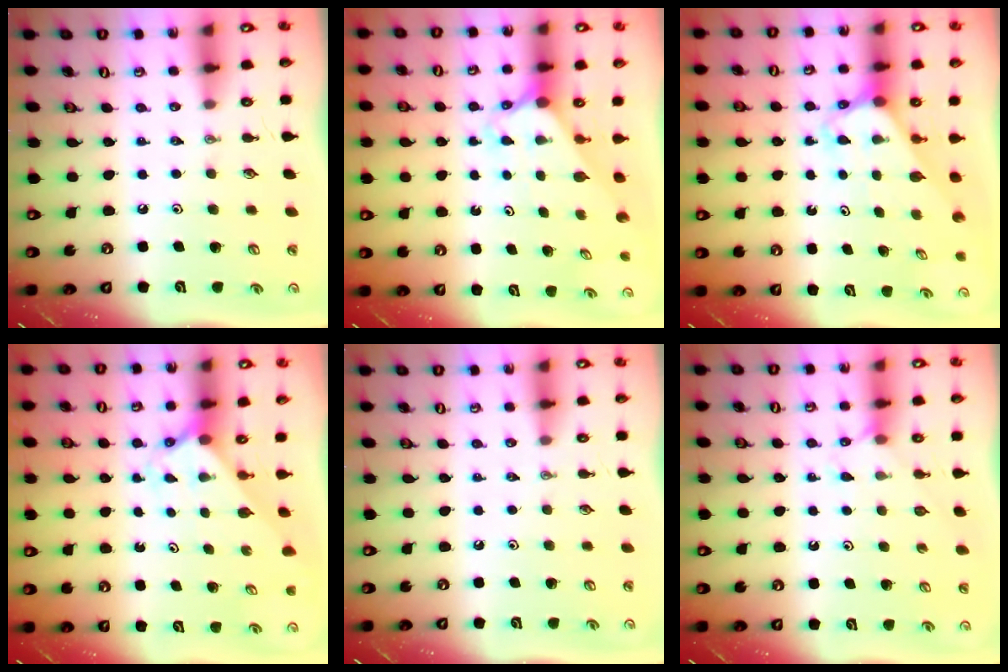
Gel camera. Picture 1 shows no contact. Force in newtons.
{"total": 2.4, "press": 2.4, "slide": 0.2}
{"total": 2.7, "press": 2.7, "slide": 0.2}
{"total": 1.9, "press": 1.9, "slide": 0.1}
{"total": 0.0}
{"total": 4.1, "press": 4.0, "slide": 0.6}